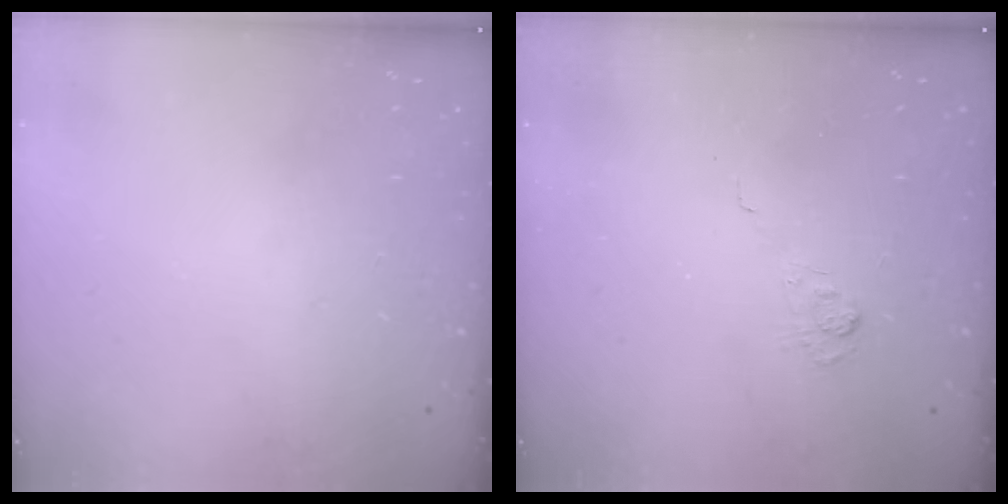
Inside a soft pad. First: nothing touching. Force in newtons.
{"total": 3.8, "press": 3.5, "slide": 1.6}